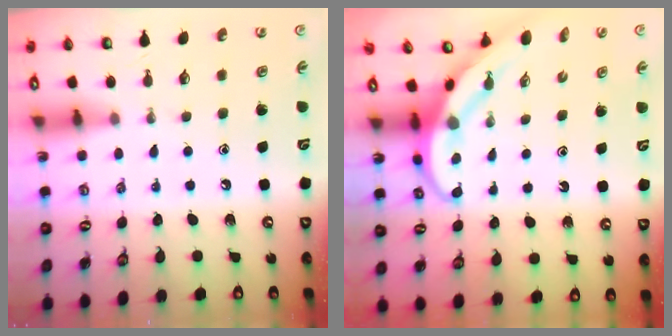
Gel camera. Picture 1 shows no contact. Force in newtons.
{"total": 3.9, "press": 3.9, "slide": 0.4}